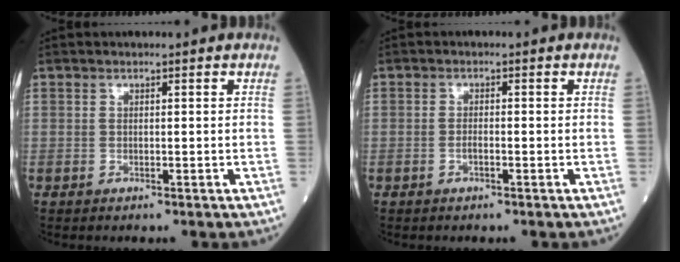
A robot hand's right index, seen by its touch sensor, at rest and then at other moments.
{"total": 1.1, "force": [-0.5, 0.3, 1.0], "torque": [-0.018, 0.002, -0.010]}